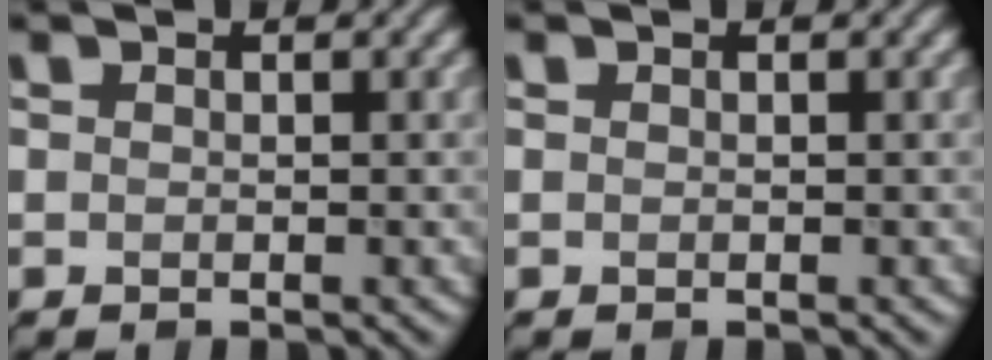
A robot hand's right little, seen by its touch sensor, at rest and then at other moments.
{"total": 0.0}